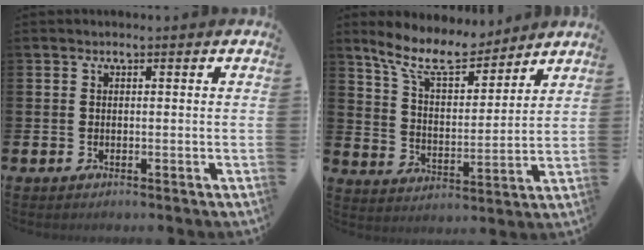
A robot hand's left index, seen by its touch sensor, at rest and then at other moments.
{"total": 10.0, "force": [8.9, 2.6, 3.6], "torque": [-0.096, -0.046, 0.162]}